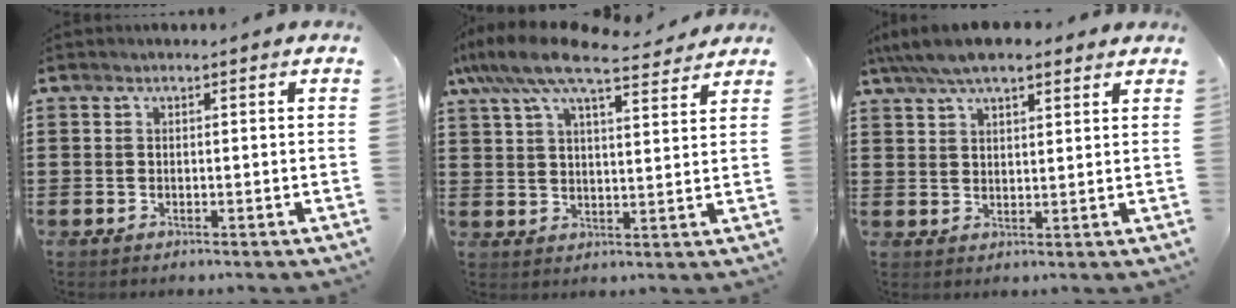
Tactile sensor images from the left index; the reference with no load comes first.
{"total": 9.6, "force": [7.9, 1.9, 5.0], "torque": [-0.123, -0.024, 0.143]}
{"total": 6.2, "force": [4.9, 1.9, 3.3], "torque": [-0.077, -0.001, 0.091]}